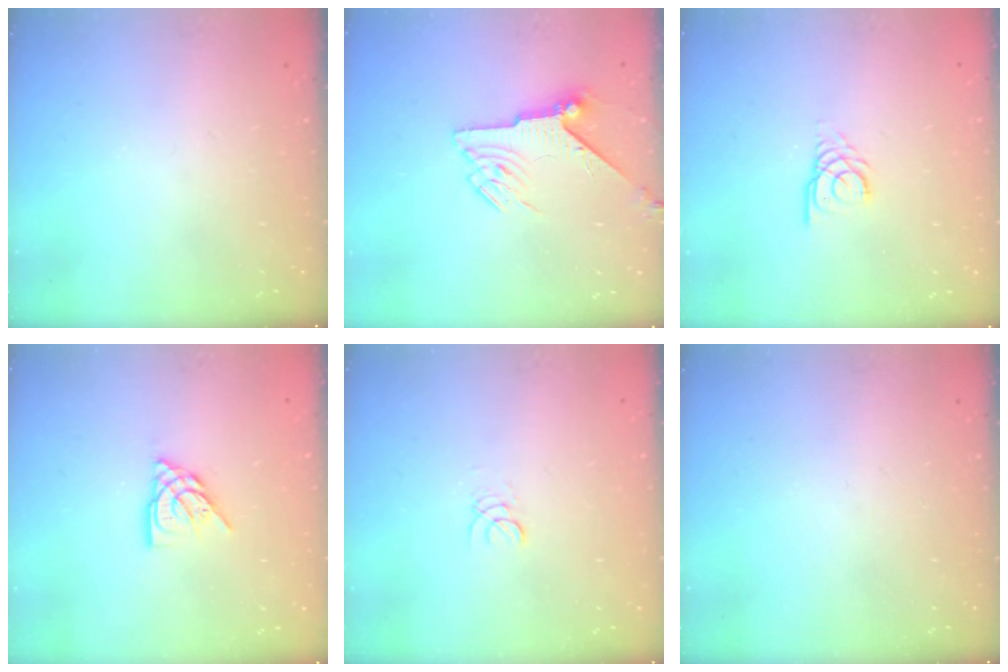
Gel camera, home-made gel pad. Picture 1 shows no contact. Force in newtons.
{"total": 6.7, "press": 6.6, "slide": 0.9}
{"total": 3.6, "press": 3.5, "slide": 0.4}
{"total": 9.3, "press": 9.2, "slide": 0.9}
{"total": 1.6, "press": 1.6, "slide": 0.3}
{"total": 0.0}